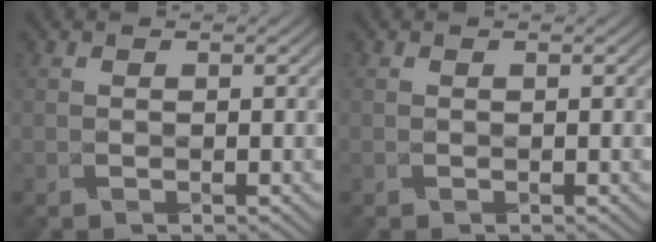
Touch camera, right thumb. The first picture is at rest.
{"total": 0.0}